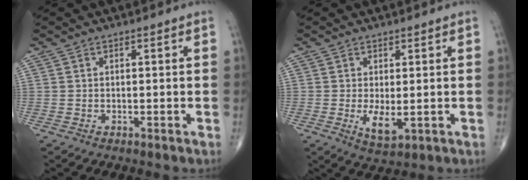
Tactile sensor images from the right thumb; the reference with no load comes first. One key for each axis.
{"total": 4.2, "fx": -0.5, "fy": 1.7, "fz": 3.8, "tx": -0.067, "ty": -0.014, "tz": -0.002}